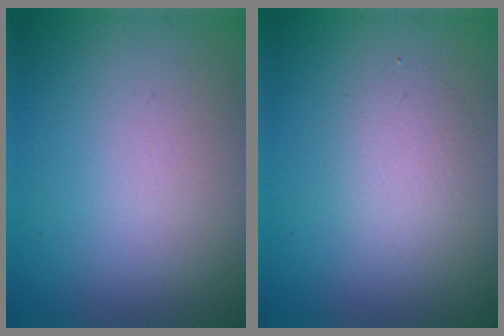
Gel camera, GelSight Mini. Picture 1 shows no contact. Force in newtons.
{"total": 1.6, "press": 1.6, "slide": 0.1}